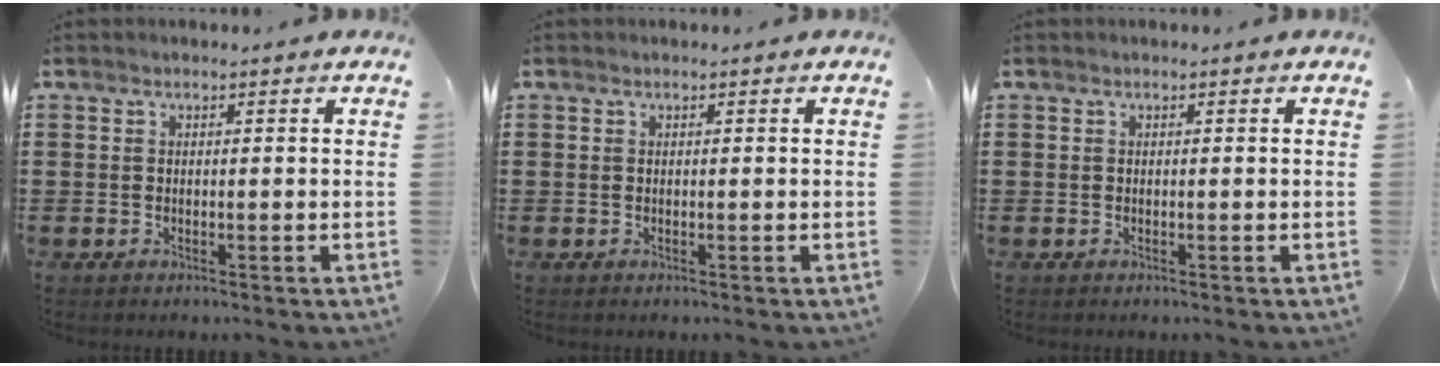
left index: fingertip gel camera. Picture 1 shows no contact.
{"total": 0.0}
{"total": 0.0}